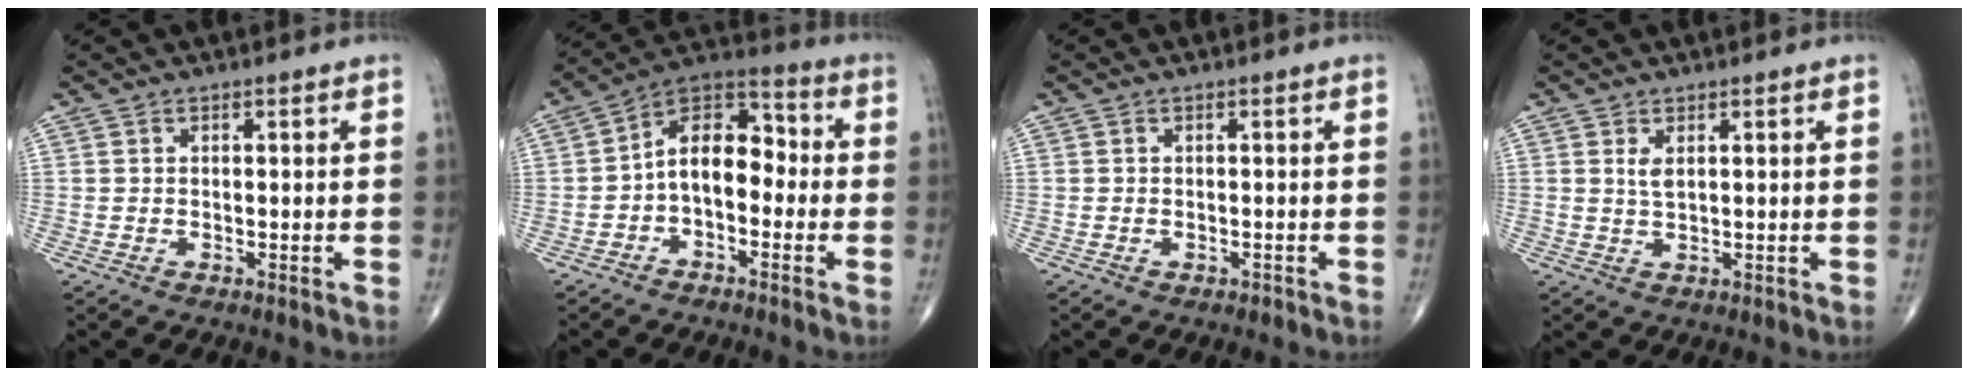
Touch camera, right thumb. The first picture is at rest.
{"total": 10.9, "force": [-1.6, 6.8, 8.4], "torque": [-0.105, 0.045, -0.045]}
{"total": 0.6, "force": [-0.4, 0.4, 0.2], "torque": [-0.002, 0.006, -0.005]}
{"total": 1.9, "force": [0.8, 0.7, 1.5], "torque": [-0.030, -0.005, 0.020]}